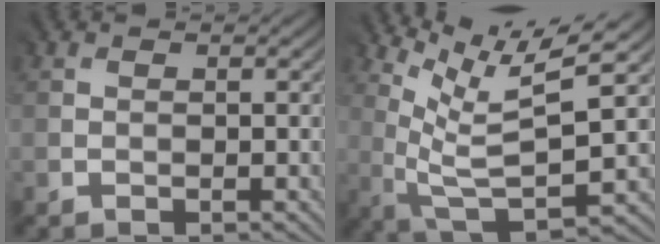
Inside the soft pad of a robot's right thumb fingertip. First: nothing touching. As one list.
[{"total": 7.2, "force": [4.1, 1.1, 5.8], "torque": [-0.120, 0.002, 0.093]}]